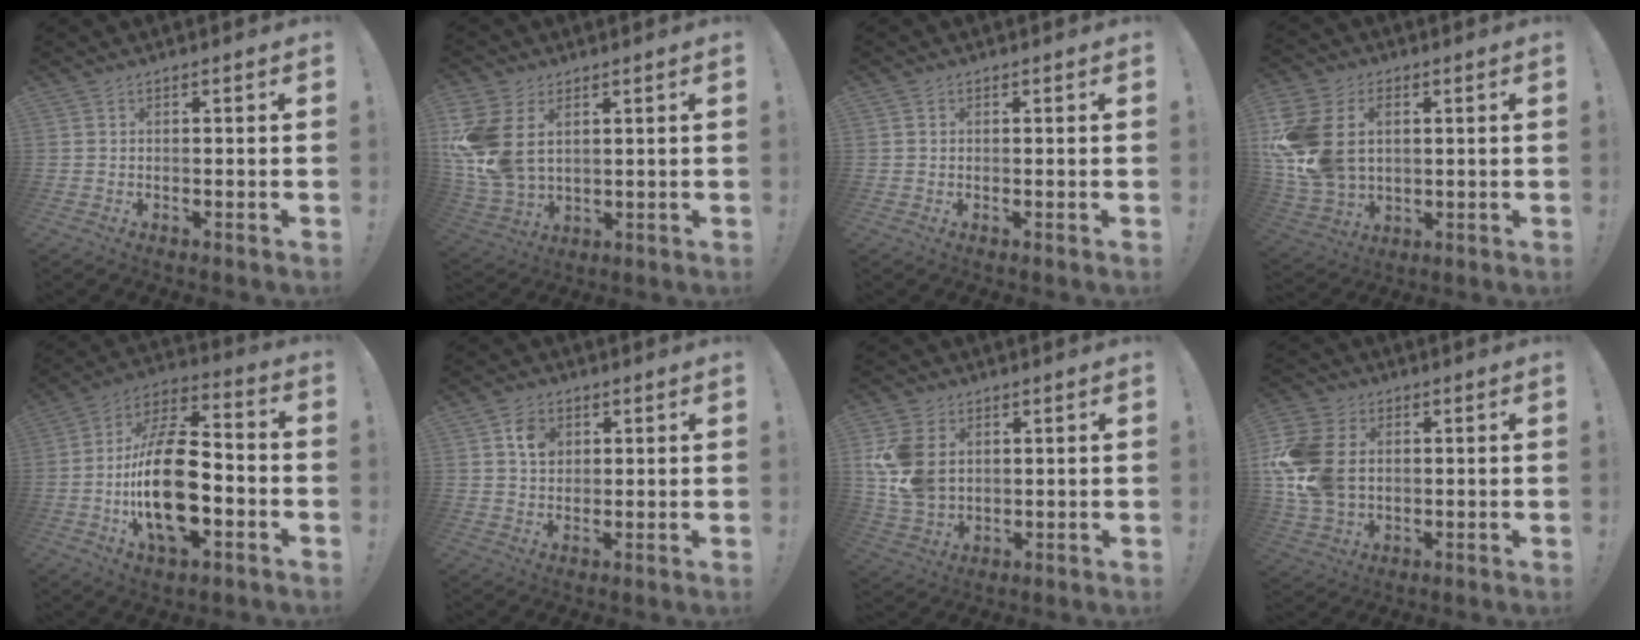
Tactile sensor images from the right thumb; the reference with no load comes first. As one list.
[{"total": 14.1, "force": [3.6, 10.0, 9.3], "torque": [-0.191, -0.017, 0.072]}, {"total": 0.7, "force": [0.2, 0.6, 0.0], "torque": [0.000, 0.003, 0.004]}, {"total": 17.5, "force": [3.2, 12.9, 11.3], "torque": [-0.237, -0.007, 0.065]}, {"total": 22.7, "force": [-4.8, 11.4, 19.1], "torque": [-0.369, 0.023, -0.078]}, {"total": 6.0, "force": [2.3, 4.5, 3.1], "torque": [-0.038, -0.002, 0.041]}, {"total": 13.5, "force": [2.8, 10.3, 8.2], "torque": [-0.177, -0.005, 0.057]}, {"total": 17.6, "force": [1.4, 13.5, 11.2], "torque": [-0.225, 0.008, 0.034]}]